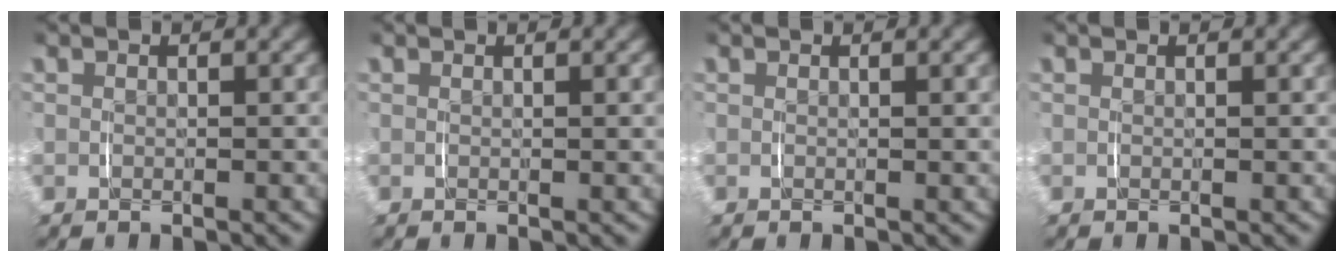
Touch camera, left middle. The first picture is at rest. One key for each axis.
{"total": 0.6, "fx": 0.3, "fy": -0.3, "fz": 0.4, "tx": -0.006, "ty": 0.000, "tz": 0.005}
{"total": 0.6, "fx": 0.3, "fy": -0.3, "fz": 0.4, "tx": -0.006, "ty": 0.000, "tz": 0.004}
{"total": 0.0}